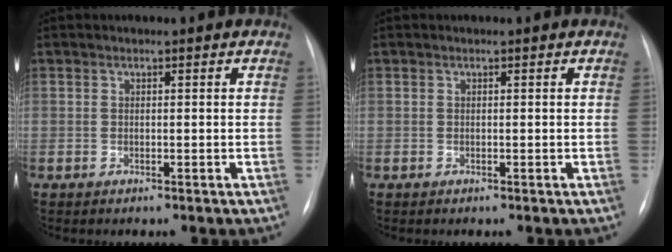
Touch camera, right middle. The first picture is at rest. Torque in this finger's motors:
{"motor_torque": [0.00, 0.00, 0.00, 0.00]}